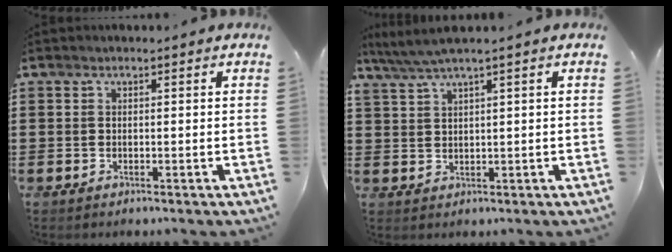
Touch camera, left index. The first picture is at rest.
{"total": 2.6, "force": [1.7, -0.2, 1.9], "torque": [-0.041, -0.005, 0.028]}